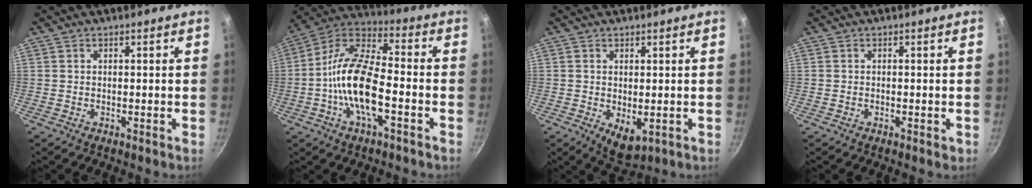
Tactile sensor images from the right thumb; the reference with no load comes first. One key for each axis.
{"total": 16.0, "fx": -4.0, "fy": 6.7, "fz": 13.9, "tx": -0.257, "ty": 0.040, "tz": -0.096}
{"total": 5.0, "fx": -0.5, "fy": 2.9, "fz": 4.1, "tx": -0.054, "ty": -0.013, "tz": 0.002}
{"total": 0.8, "fx": -0.3, "fy": 0.4, "fz": 0.6, "tx": -0.007, "ty": 0.002, "tz": -0.005}